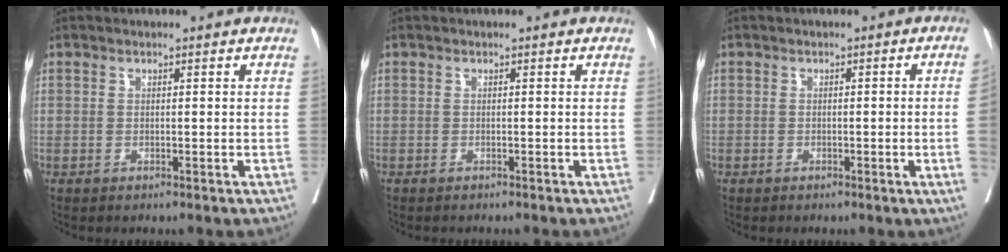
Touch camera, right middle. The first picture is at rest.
{"total": 0.9, "force": [-0.8, 0.2, 0.2], "torque": [-0.010, -0.003, -0.013]}
{"total": 3.0, "force": [-0.5, -0.6, 2.9], "torque": [-0.039, 0.003, -0.003]}